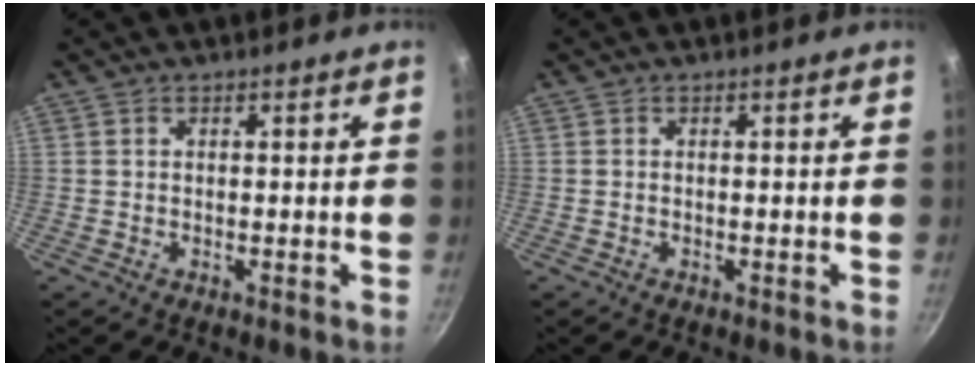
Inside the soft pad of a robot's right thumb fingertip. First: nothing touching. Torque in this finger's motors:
{"motor_torque": [-0.28, -0.37, 0.06, -0.04, 0.01]}